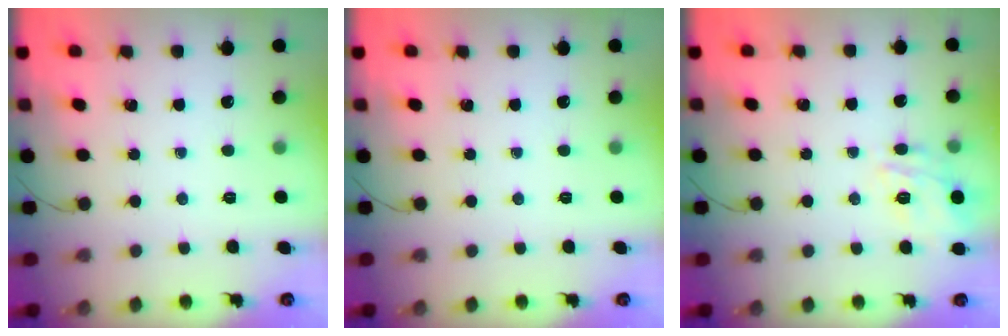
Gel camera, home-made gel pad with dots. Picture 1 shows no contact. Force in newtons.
{"total": 0.0}
{"total": 12.7, "press": 12.7, "slide": 1.0}